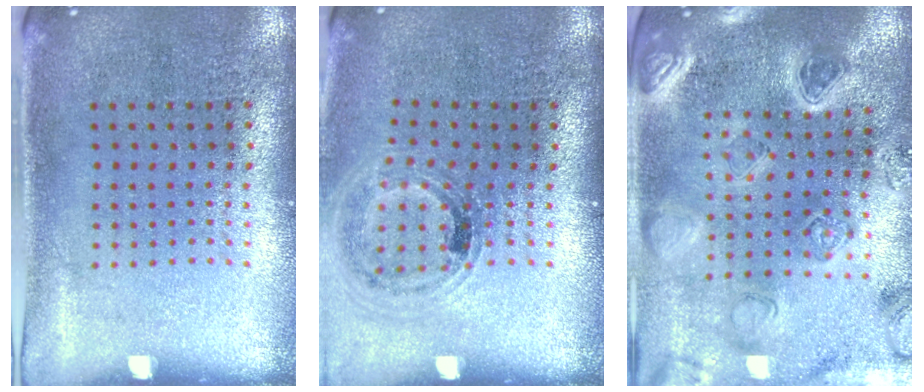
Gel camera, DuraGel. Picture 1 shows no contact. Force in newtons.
{"total": 1.0, "press": 1.0, "slide": 0.2}
{"total": 2.5, "press": 2.5, "slide": 0.3}